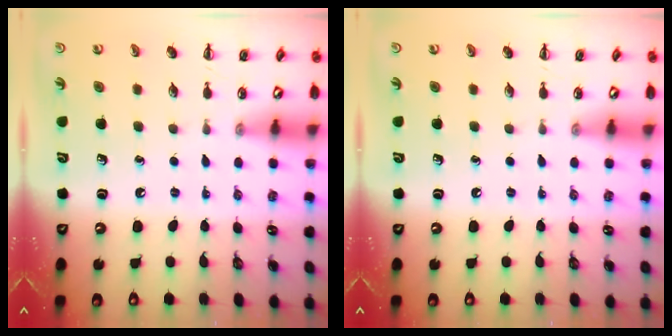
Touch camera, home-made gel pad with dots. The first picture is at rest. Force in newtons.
{"total": 0.0}